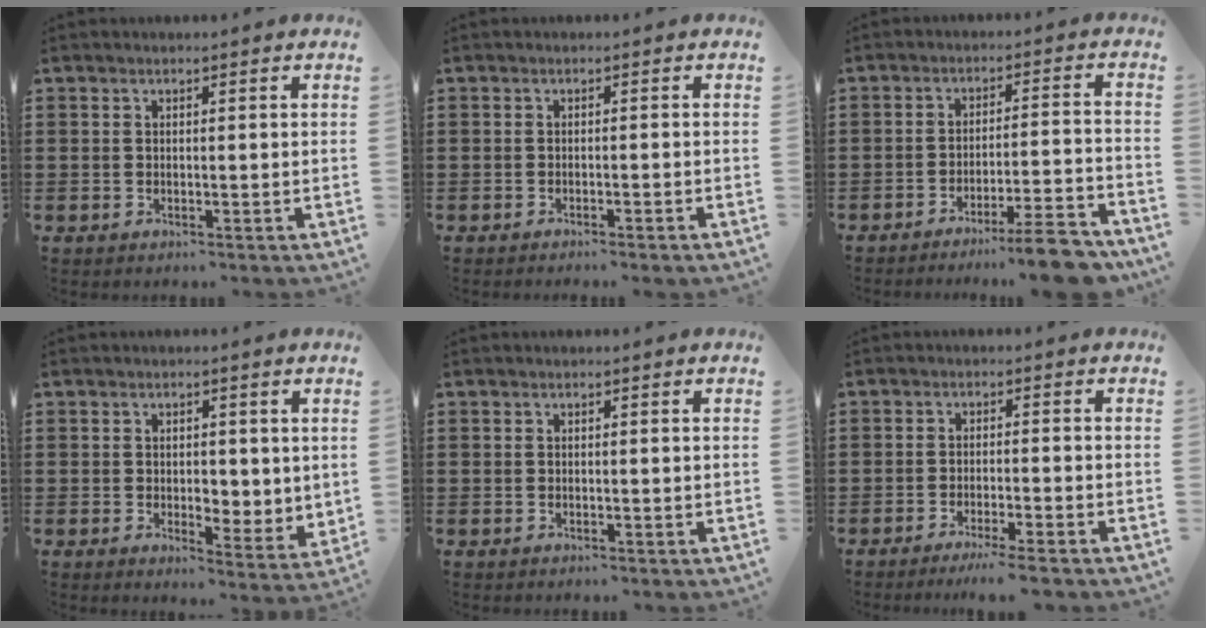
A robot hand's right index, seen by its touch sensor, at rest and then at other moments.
{"total": 0.8, "force": [-0.8, -0.2, 0.2], "torque": [-0.005, 0.000, -0.016]}
{"total": 8.0, "force": [-6.7, -0.1, 4.3], "torque": [-0.061, 0.004, -0.123]}
{"total": 3.0, "force": [0.7, 1.9, 2.2], "torque": [-0.034, -0.002, 0.009]}
{"total": 0.0}
{"total": 3.0, "force": [-2.6, -0.3, 1.6], "torque": [-0.026, -0.005, -0.048]}